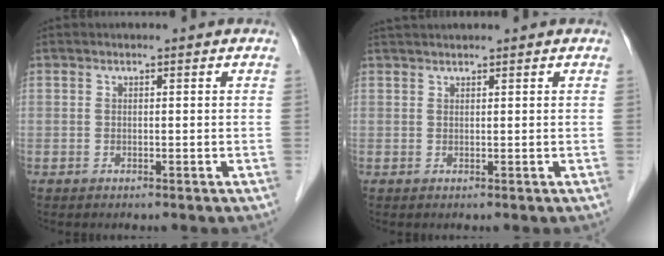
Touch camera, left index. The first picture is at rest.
{"total": 2.8, "force": [2.6, -0.1, 1.0], "torque": [-0.011, 0.029, 0.048]}